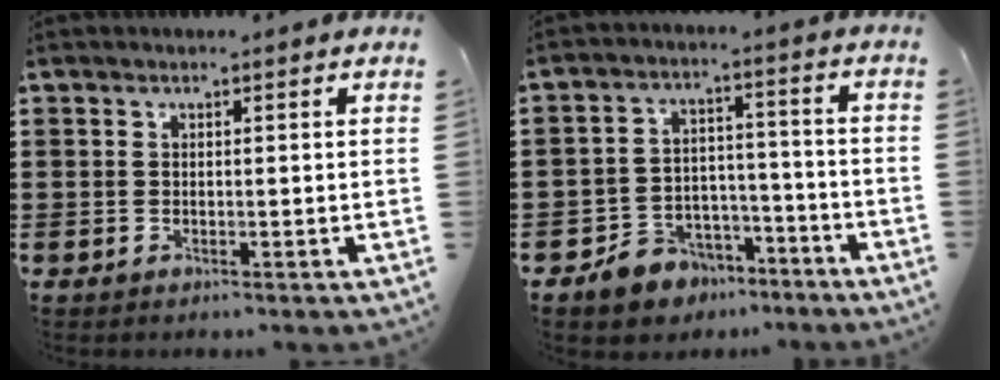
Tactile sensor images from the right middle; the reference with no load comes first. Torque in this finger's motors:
{"motor_torque": [2.14, 0.00, 0.16, 0.05]}